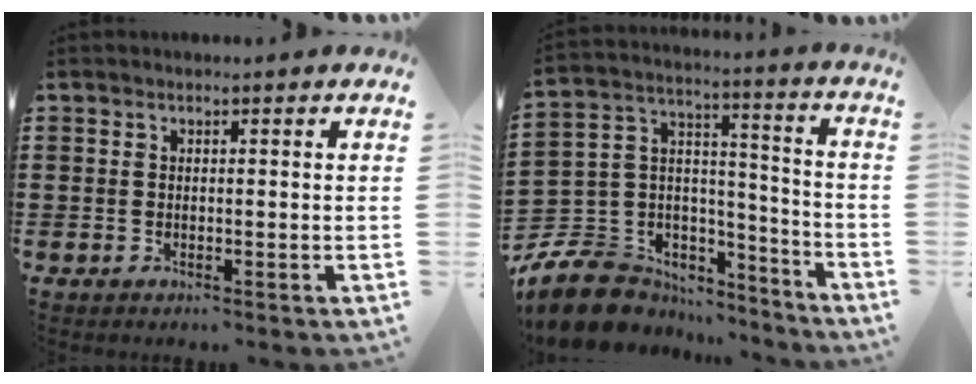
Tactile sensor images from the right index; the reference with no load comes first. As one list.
[{"total": 9.2, "force": [-6.6, 6.1, 1.9], "torque": [-0.072, 0.008, -0.123]}]